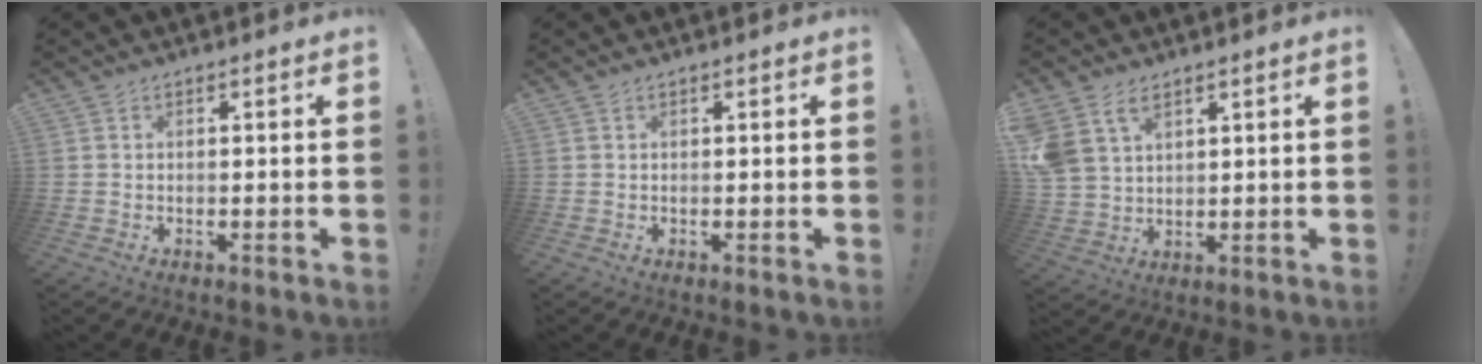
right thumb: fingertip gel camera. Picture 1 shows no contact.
{"total": 0.0}
{"total": 7.6, "force": [4.7, 4.9, 3.4], "torque": [-0.077, -0.017, 0.097]}